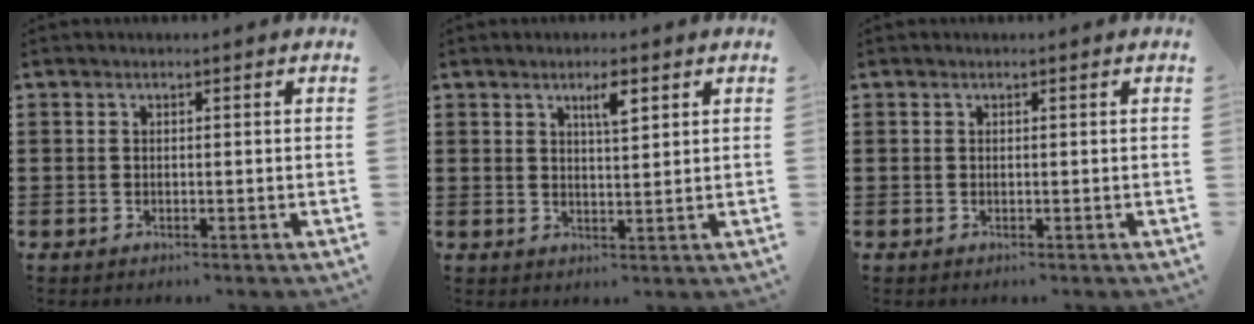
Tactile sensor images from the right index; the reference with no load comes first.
{"total": 3.1, "force": [1.7, 0.5, 2.5], "torque": [-0.044, 0.001, 0.026]}
{"total": 0.0}